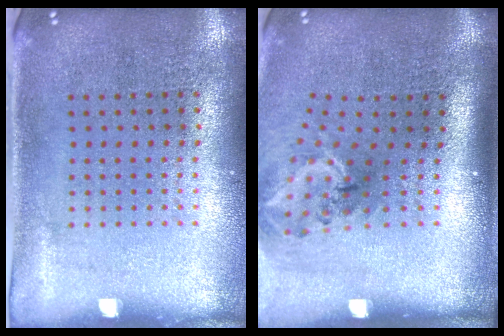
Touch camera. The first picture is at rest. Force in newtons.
{"total": 1.9, "press": 1.3, "slide": 1.5}